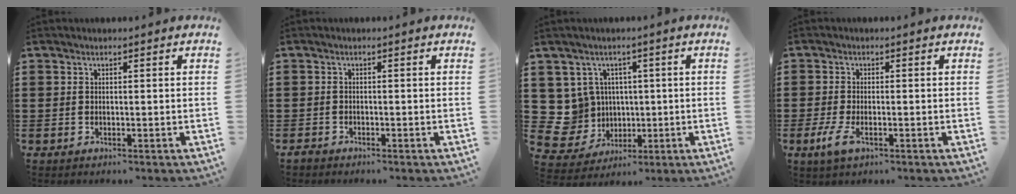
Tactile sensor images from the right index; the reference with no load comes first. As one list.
[{"total": 1.1, "force": [-1.1, 0.2, 0.0], "torque": [-0.004, -0.003, -0.022]}, {"total": 7.5, "force": [1.3, 7.3, 1.4], "torque": [-0.086, -0.005, 0.031]}, {"total": 3.1, "force": [-1.2, 1.0, 2.6], "torque": [-0.074, -0.014, -0.030]}]